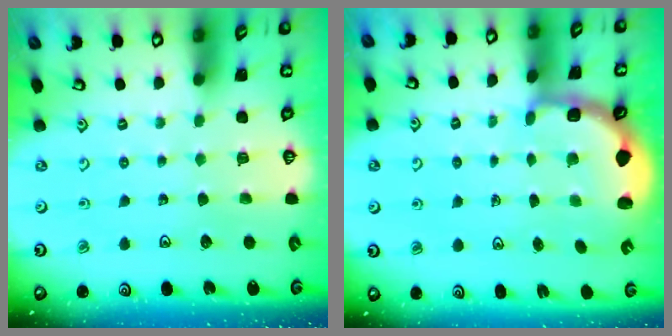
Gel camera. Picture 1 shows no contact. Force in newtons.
{"total": 2.8, "press": 2.0, "slide": 2.0}